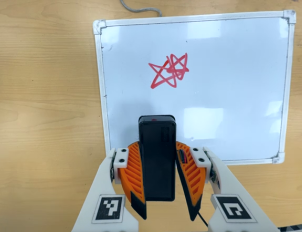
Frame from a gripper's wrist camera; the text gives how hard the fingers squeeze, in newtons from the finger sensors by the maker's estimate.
{"total": 9.1, "left": 7.4, "right": 10.8}